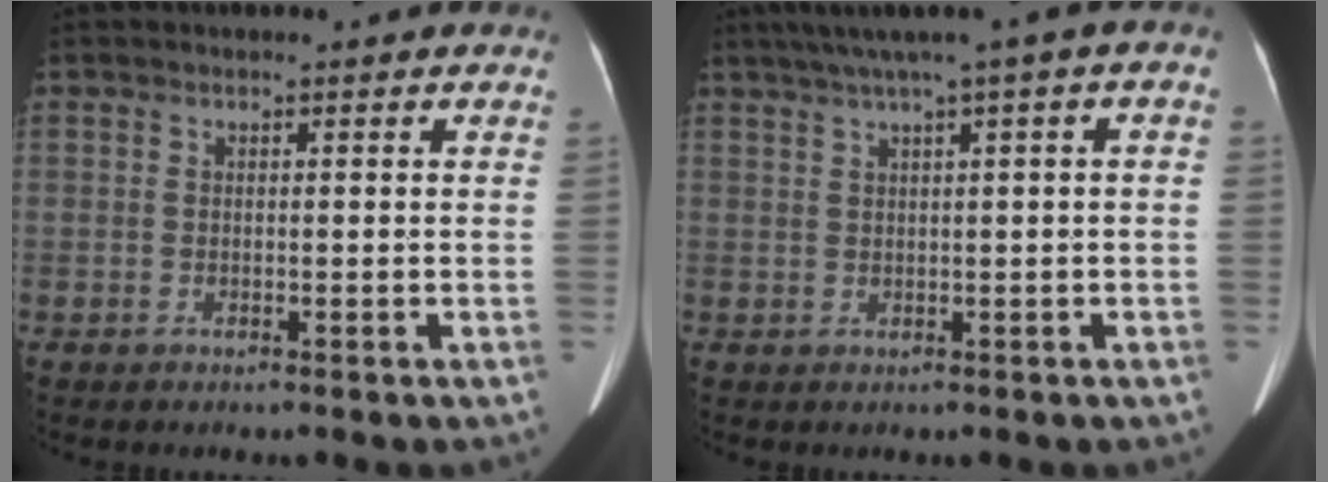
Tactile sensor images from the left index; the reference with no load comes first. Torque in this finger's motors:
{"motor_torque": [0.27, -0.93, 0.07, 0.02]}